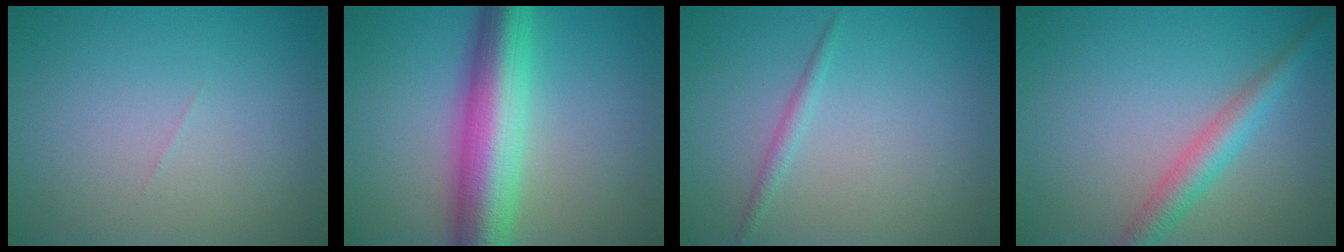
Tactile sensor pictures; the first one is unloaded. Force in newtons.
{"total": 9.4, "press": 9.4, "slide": 0.2}
{"total": 1.1, "press": 1.1, "slide": 0.0}
{"total": 3.3, "press": 3.3, "slide": 0.1}